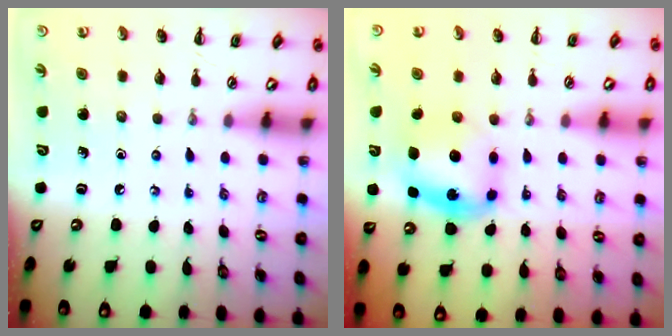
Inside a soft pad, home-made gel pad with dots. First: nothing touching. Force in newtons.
{"total": 6.0, "press": 6.0, "slide": 0.6}